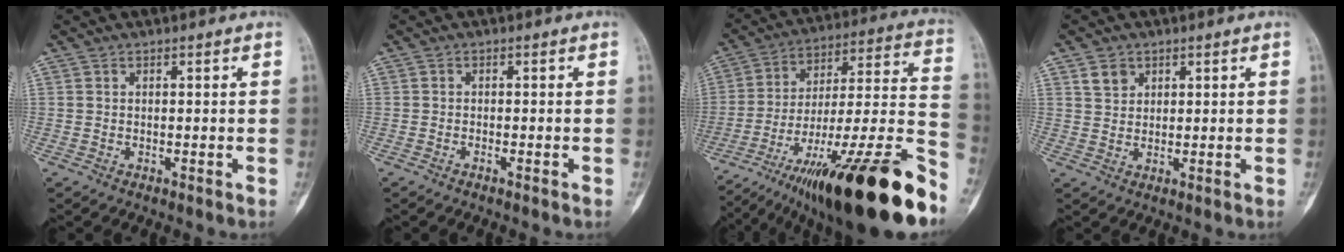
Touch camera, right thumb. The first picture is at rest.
{"total": 0.7, "force": [-0.6, 0.1, 0.5], "torque": [-0.009, 0.002, -0.012]}
{"total": 34.1, "force": [-20.8, 6.0, 26.3], "torque": [-0.339, 0.051, -0.330]}
{"total": 3.3, "force": [2.0, 2.4, 1.1], "torque": [-0.006, -0.011, 0.040]}